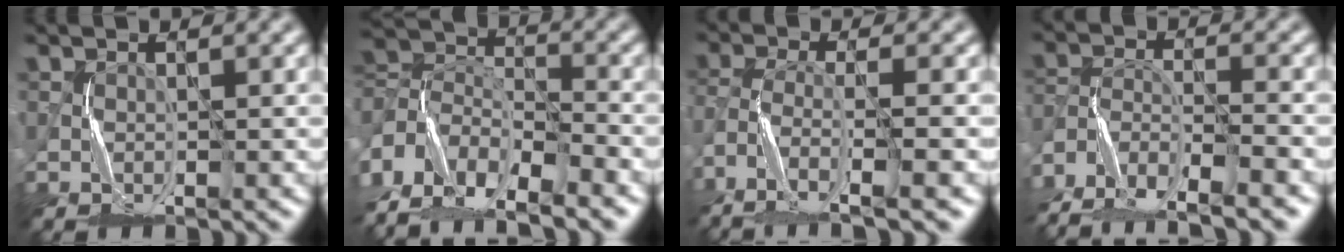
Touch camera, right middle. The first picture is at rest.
{"total": 11.6, "force": [-8.7, 5.4, 5.6], "torque": [-0.109, 0.007, -0.166]}
{"total": 6.7, "force": [-5.1, 1.2, 4.2], "torque": [-0.074, 0.000, -0.103]}
{"total": 9.8, "force": [-8.6, 2.1, 4.1], "torque": [-0.069, -0.013, -0.153]}